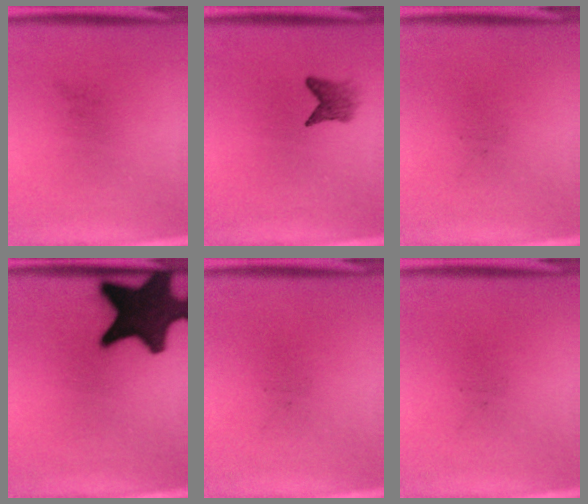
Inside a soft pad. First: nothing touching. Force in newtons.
{"total": 2.4}
{"total": 0.0}
{"total": 17.7}
{"total": 0.0}
{"total": 0.0}